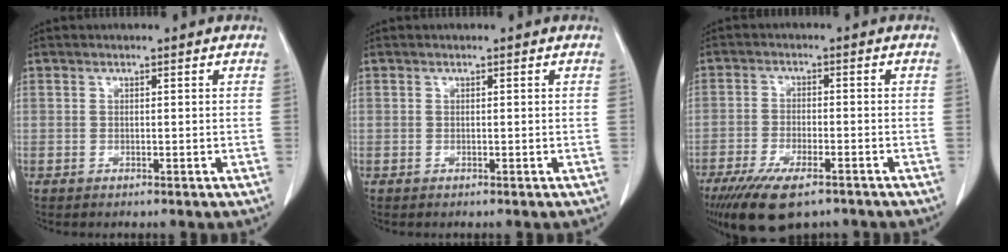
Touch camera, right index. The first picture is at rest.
{"total": 0.0}
{"total": 10.4, "force": [-7.3, 3.1, 6.7], "torque": [-0.116, -0.018, -0.120]}